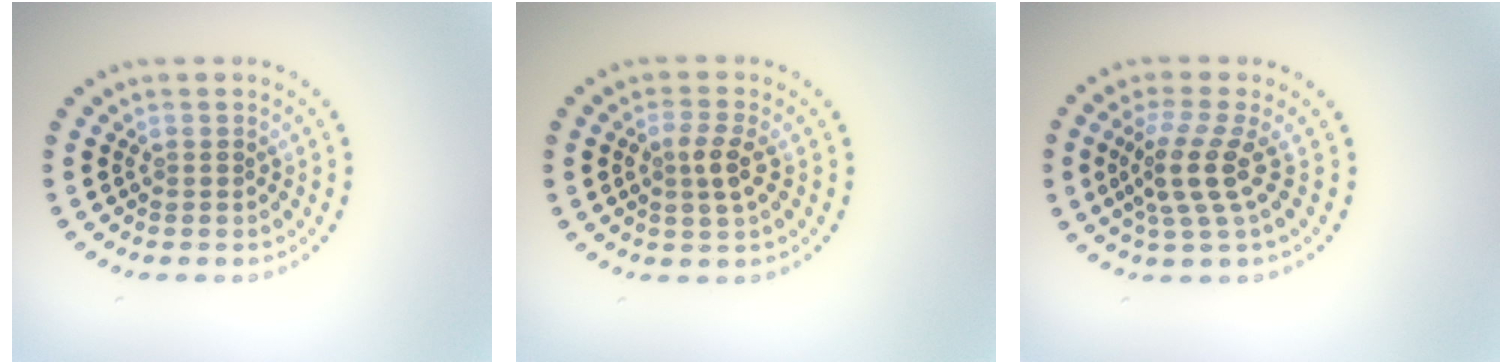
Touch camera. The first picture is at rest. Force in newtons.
{"total": 2.2, "press": 2.1, "slide": 0.7}
{"total": 3.6, "press": 2.7, "slide": 2.4}